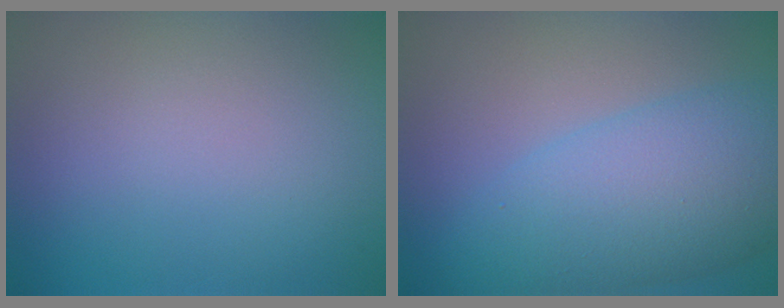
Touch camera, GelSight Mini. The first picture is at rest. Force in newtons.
{"total": 8.0, "press": 8.0, "slide": 0.1}